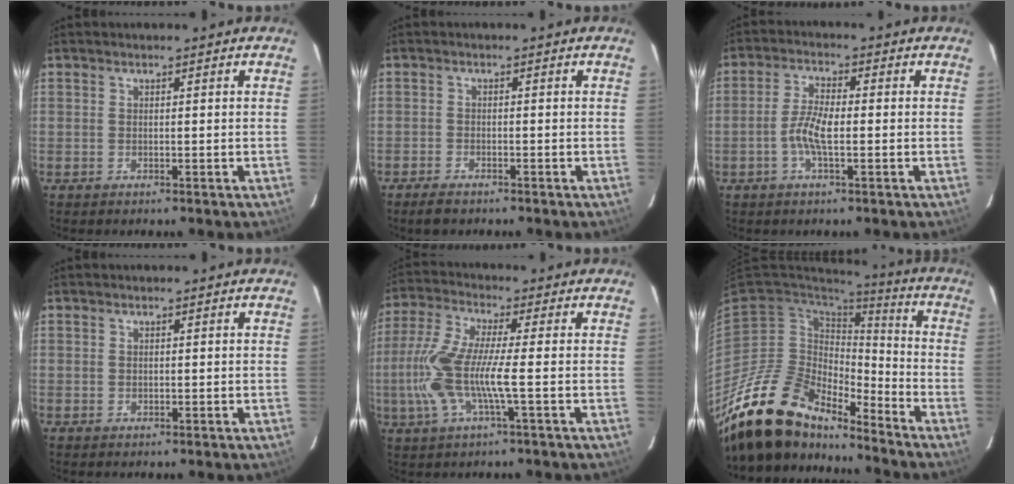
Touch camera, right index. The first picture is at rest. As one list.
[{"total": 3.0, "force": [-2.5, 1.1, 1.3], "torque": [-0.038, -0.004, -0.045]}, {"total": 5.4, "force": [-1.3, 1.4, 5.0], "torque": [-0.107, 0.006, -0.028]}, {"total": 0.6, "force": [0.1, 0.6, 0.1], "torque": [0.003, 0.001, 0.002]}, {"total": 12.1, "force": [-2.5, 1.4, 11.7], "torque": [-0.246, -0.004, -0.049]}, {"total": 20.2, "force": [-17.2, 7.0, 7.9], "torque": [-0.150, -0.001, -0.310]}]